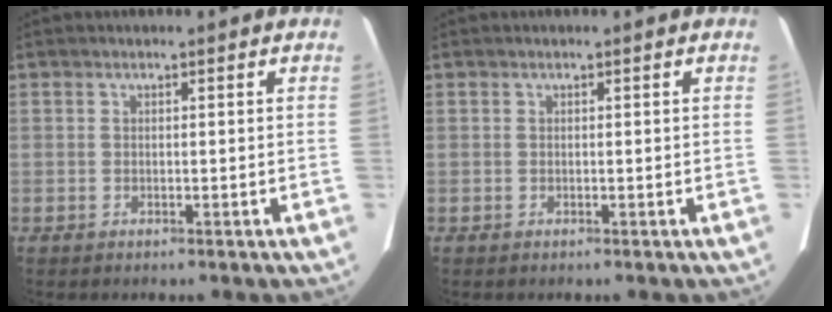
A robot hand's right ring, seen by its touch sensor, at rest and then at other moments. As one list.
[{"total": 0.0}]